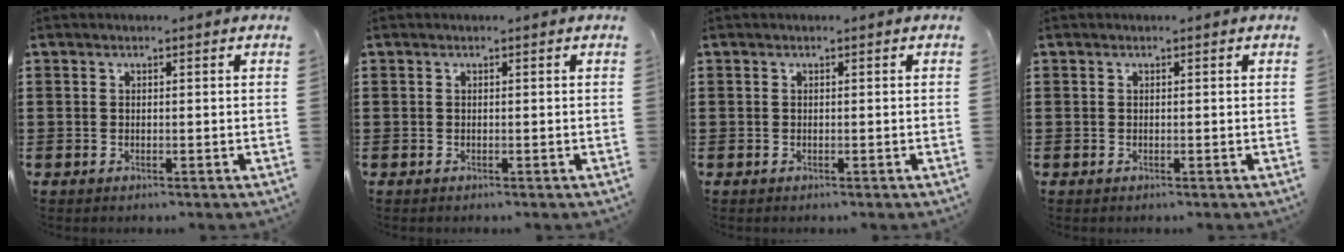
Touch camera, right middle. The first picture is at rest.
{"total": 0.0}
{"total": 0.0}
{"total": 0.0}